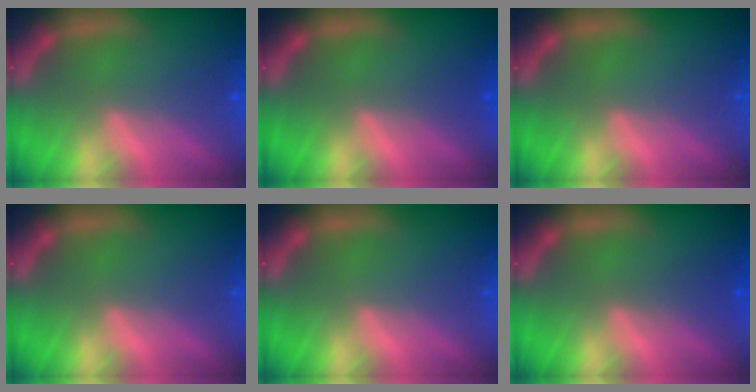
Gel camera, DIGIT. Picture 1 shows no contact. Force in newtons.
{"total": 1.0}
{"total": 0.0}
{"total": 0.0}
{"total": 0.0}
{"total": 1.5}